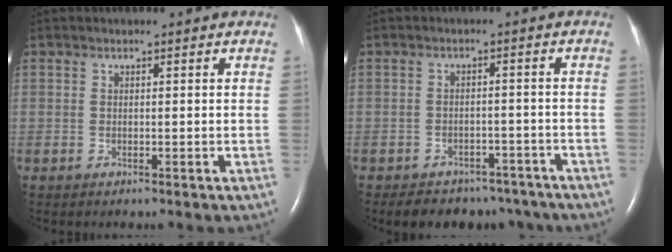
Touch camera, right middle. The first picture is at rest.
{"total": 10.4, "force": [-8.6, 5.4, 2.3], "torque": [-0.029, 0.008, -0.096]}